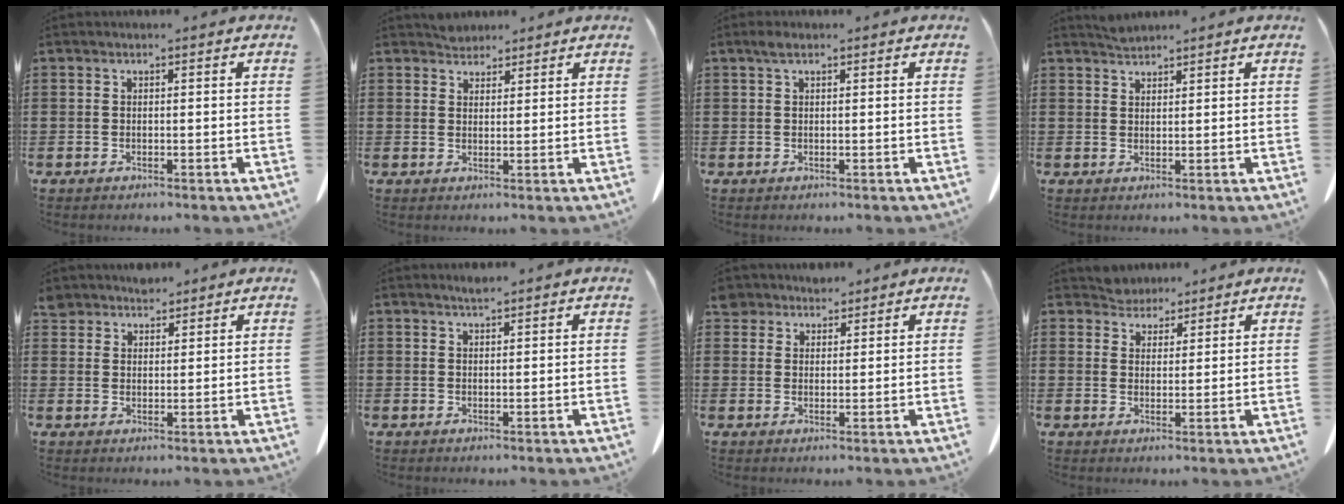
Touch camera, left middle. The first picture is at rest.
{"total": 2.5, "force": [2.3, 0.8, 0.1], "torque": [-0.008, 0.002, 0.046]}
{"total": 1.3, "force": [0.6, 0.5, 1.0], "torque": [-0.023, 0.002, 0.011]}
{"total": 1.6, "force": [1.6, 0.2, 0.3], "torque": [-0.010, -0.001, 0.031]}
{"total": 3.5, "force": [3.2, 1.2, 0.1], "torque": [-0.013, -0.003, 0.065]}
{"total": 1.4, "force": [1.3, 0.1, 0.6], "torque": [-0.013, -0.002, 0.026]}
{"total": 3.7, "force": [3.3, 1.6, 0.3], "torque": [-0.012, -0.003, 0.064]}
{"total": 3.6, "force": [3.4, 1.3, -0.2], "torque": [-0.011, -0.008, 0.065]}